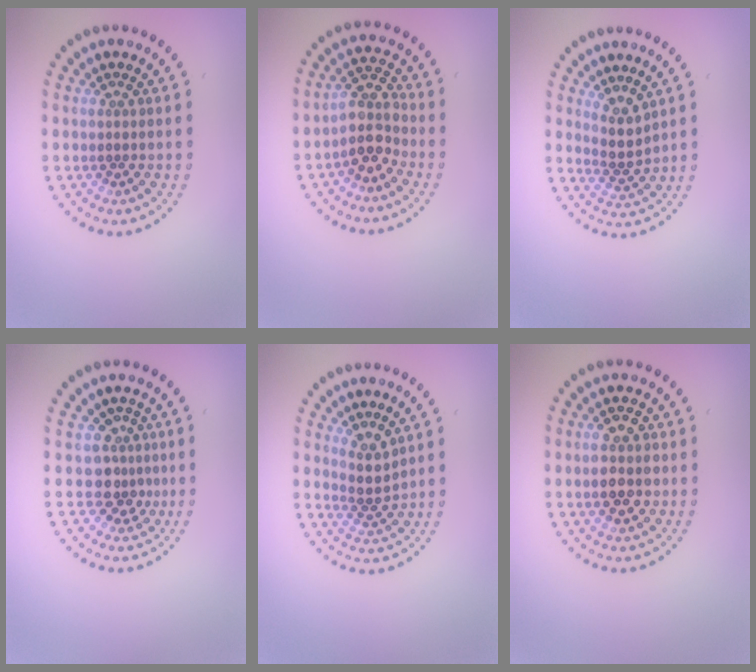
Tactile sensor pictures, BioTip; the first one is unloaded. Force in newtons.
{"total": 3.2, "press": 2.8, "slide": 1.7}
{"total": 2.5, "press": 1.8, "slide": 1.8}
{"total": 2.8, "press": 2.2, "slide": 1.8}
{"total": 2.5, "press": 1.8, "slide": 1.8}
{"total": 3.8, "press": 3.8, "slide": 0.2}